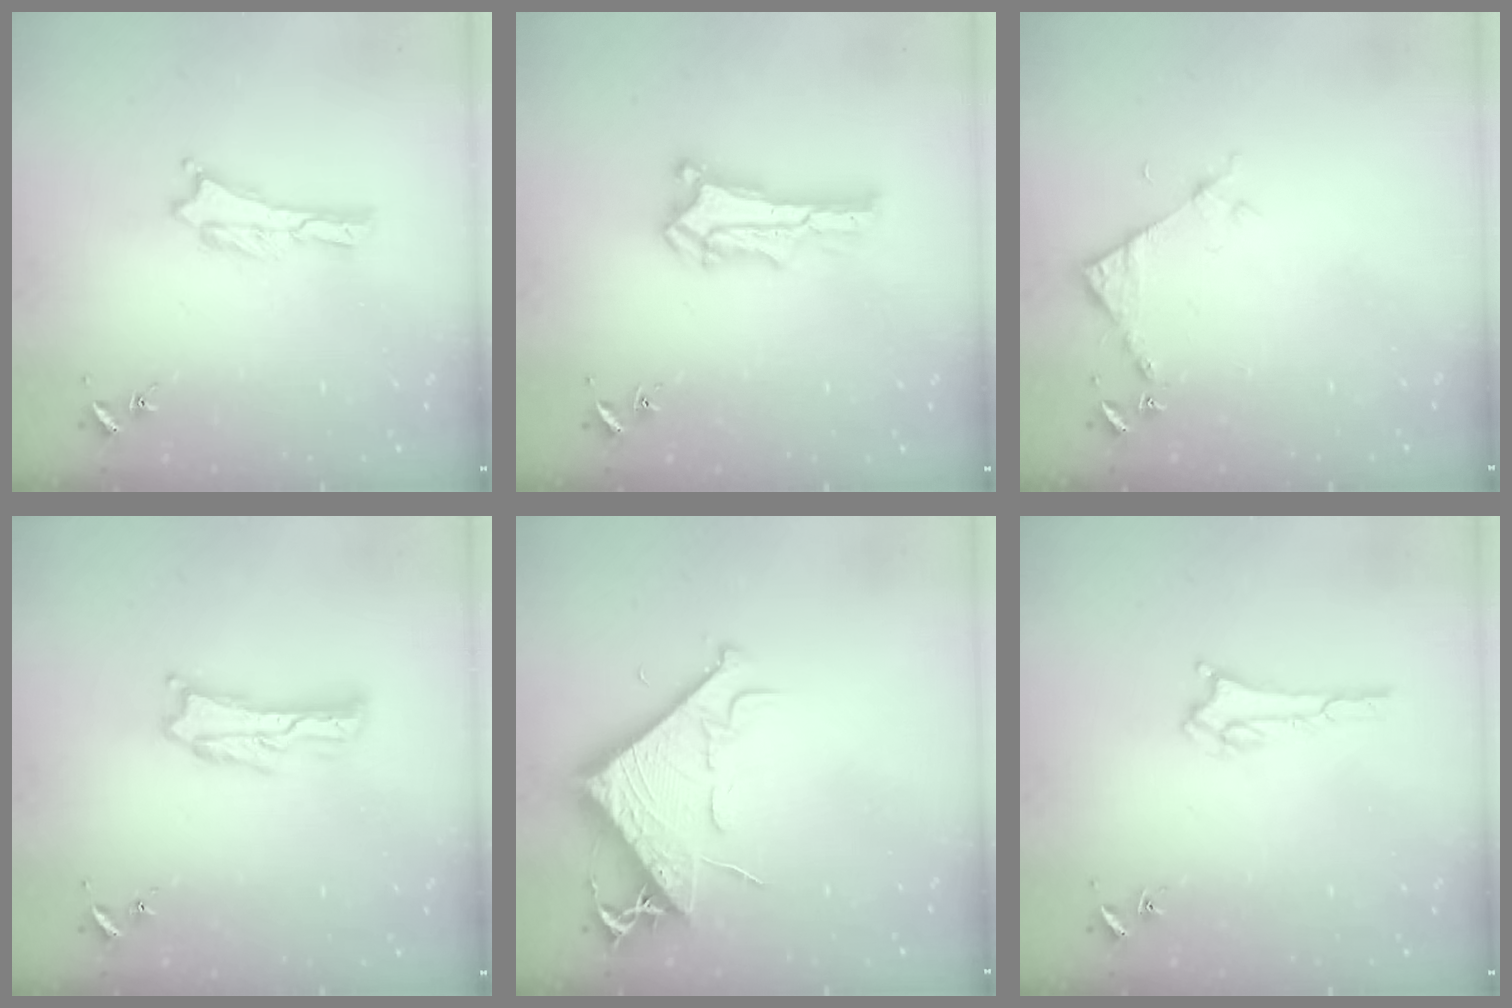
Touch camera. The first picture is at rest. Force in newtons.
{"total": 1.5, "press": 1.5, "slide": 0.2}
{"total": 4.1, "press": 4.1, "slide": 0.3}
{"total": 1.6, "press": 1.6, "slide": 0.3}
{"total": 8.9, "press": 8.8, "slide": 1.1}
{"total": 1.8, "press": 1.8, "slide": 0.2}